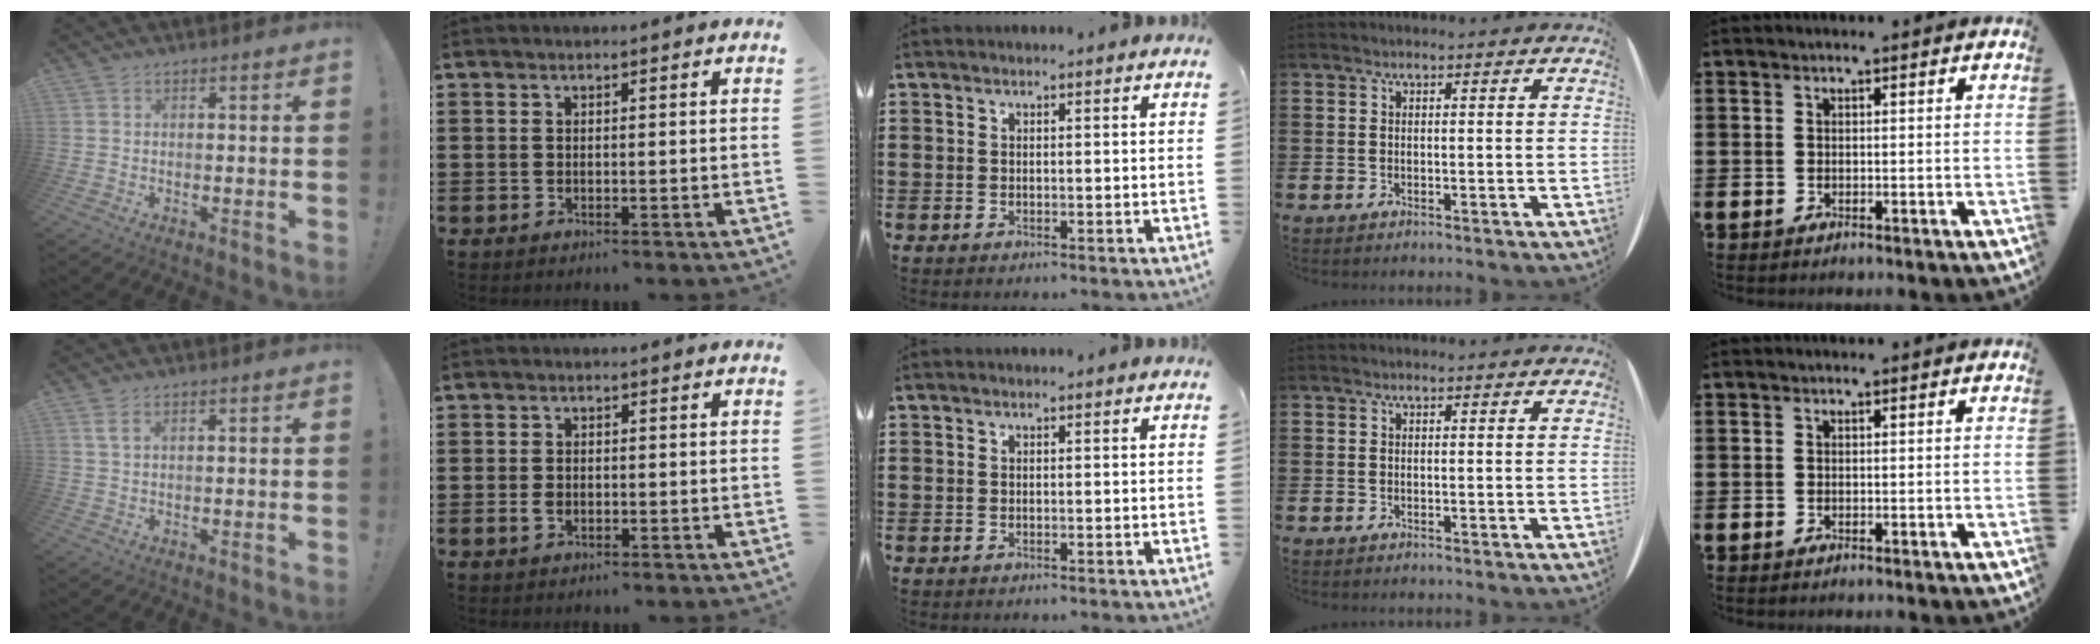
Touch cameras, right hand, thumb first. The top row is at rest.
{"thumb": {"total": 2.8, "force": [1.3, 1.1, 2.2], "torque": [-0.042, 0.001, 0.024]}, "index": {"total": 1.5, "force": [-0.3, 1.0, 1.1], "torque": [-0.022, 0.004, -0.006]}}